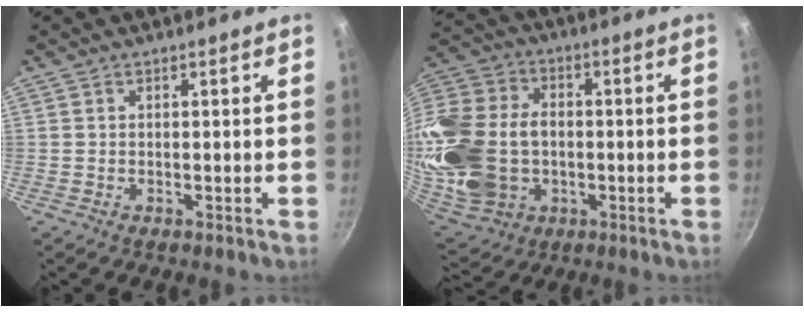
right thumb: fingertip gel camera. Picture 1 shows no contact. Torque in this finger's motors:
{"motor_torque": [1.76, 3.25, 0.34, -0.24, 0.27]}